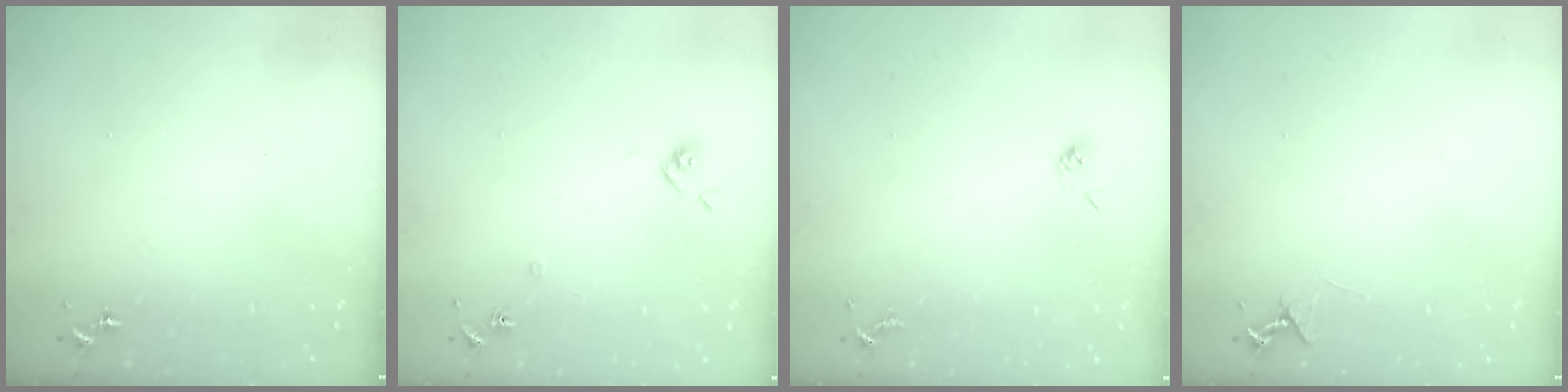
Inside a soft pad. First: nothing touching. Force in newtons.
{"total": 7.1, "press": 7.0, "slide": 0.6}
{"total": 3.9, "press": 3.7, "slide": 1.2}
{"total": 4.2, "press": 4.1, "slide": 0.5}